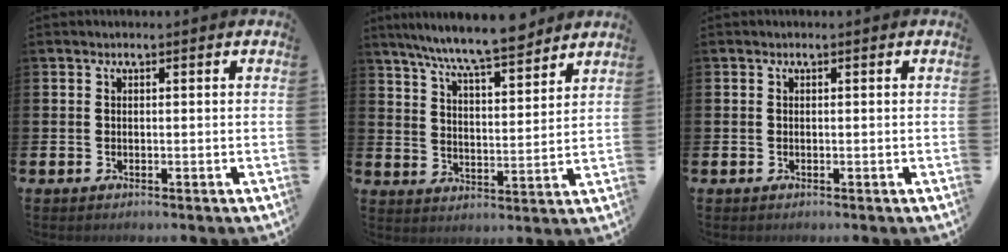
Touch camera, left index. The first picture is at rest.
{"total": 8.8, "force": [8.1, 0.6, 3.1], "torque": [-0.086, -0.045, 0.147]}
{"total": 0.0}